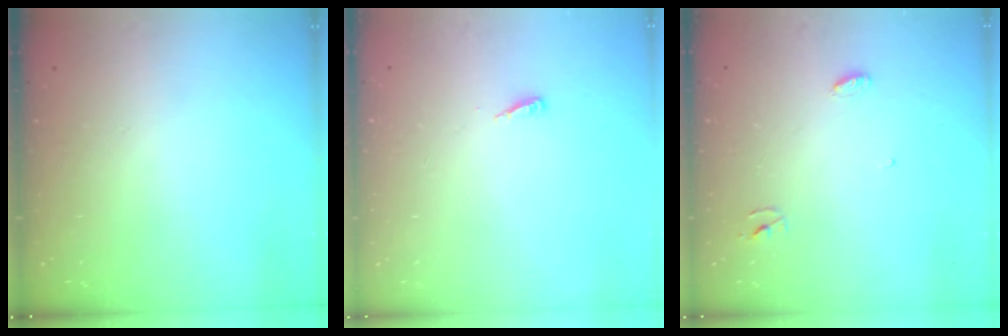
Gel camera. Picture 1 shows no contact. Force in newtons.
{"total": 3.2, "press": 3.2, "slide": 0.2}
{"total": 3.2, "press": 3.2, "slide": 0.3}